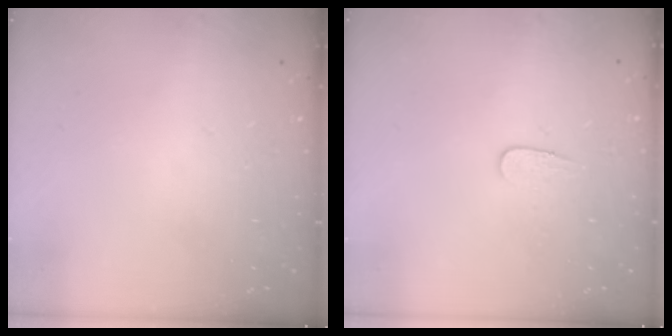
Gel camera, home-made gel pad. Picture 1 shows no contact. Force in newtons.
{"total": 5.8, "press": 5.8, "slide": 0.3}